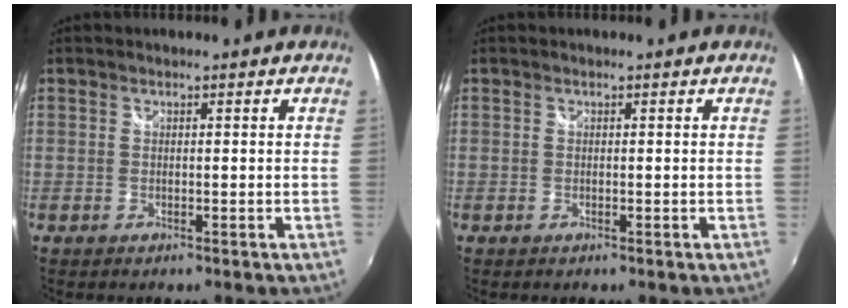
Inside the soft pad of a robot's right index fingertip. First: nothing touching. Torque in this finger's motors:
{"motor_torque": [0.00, 0.00, -0.01, 0.00]}